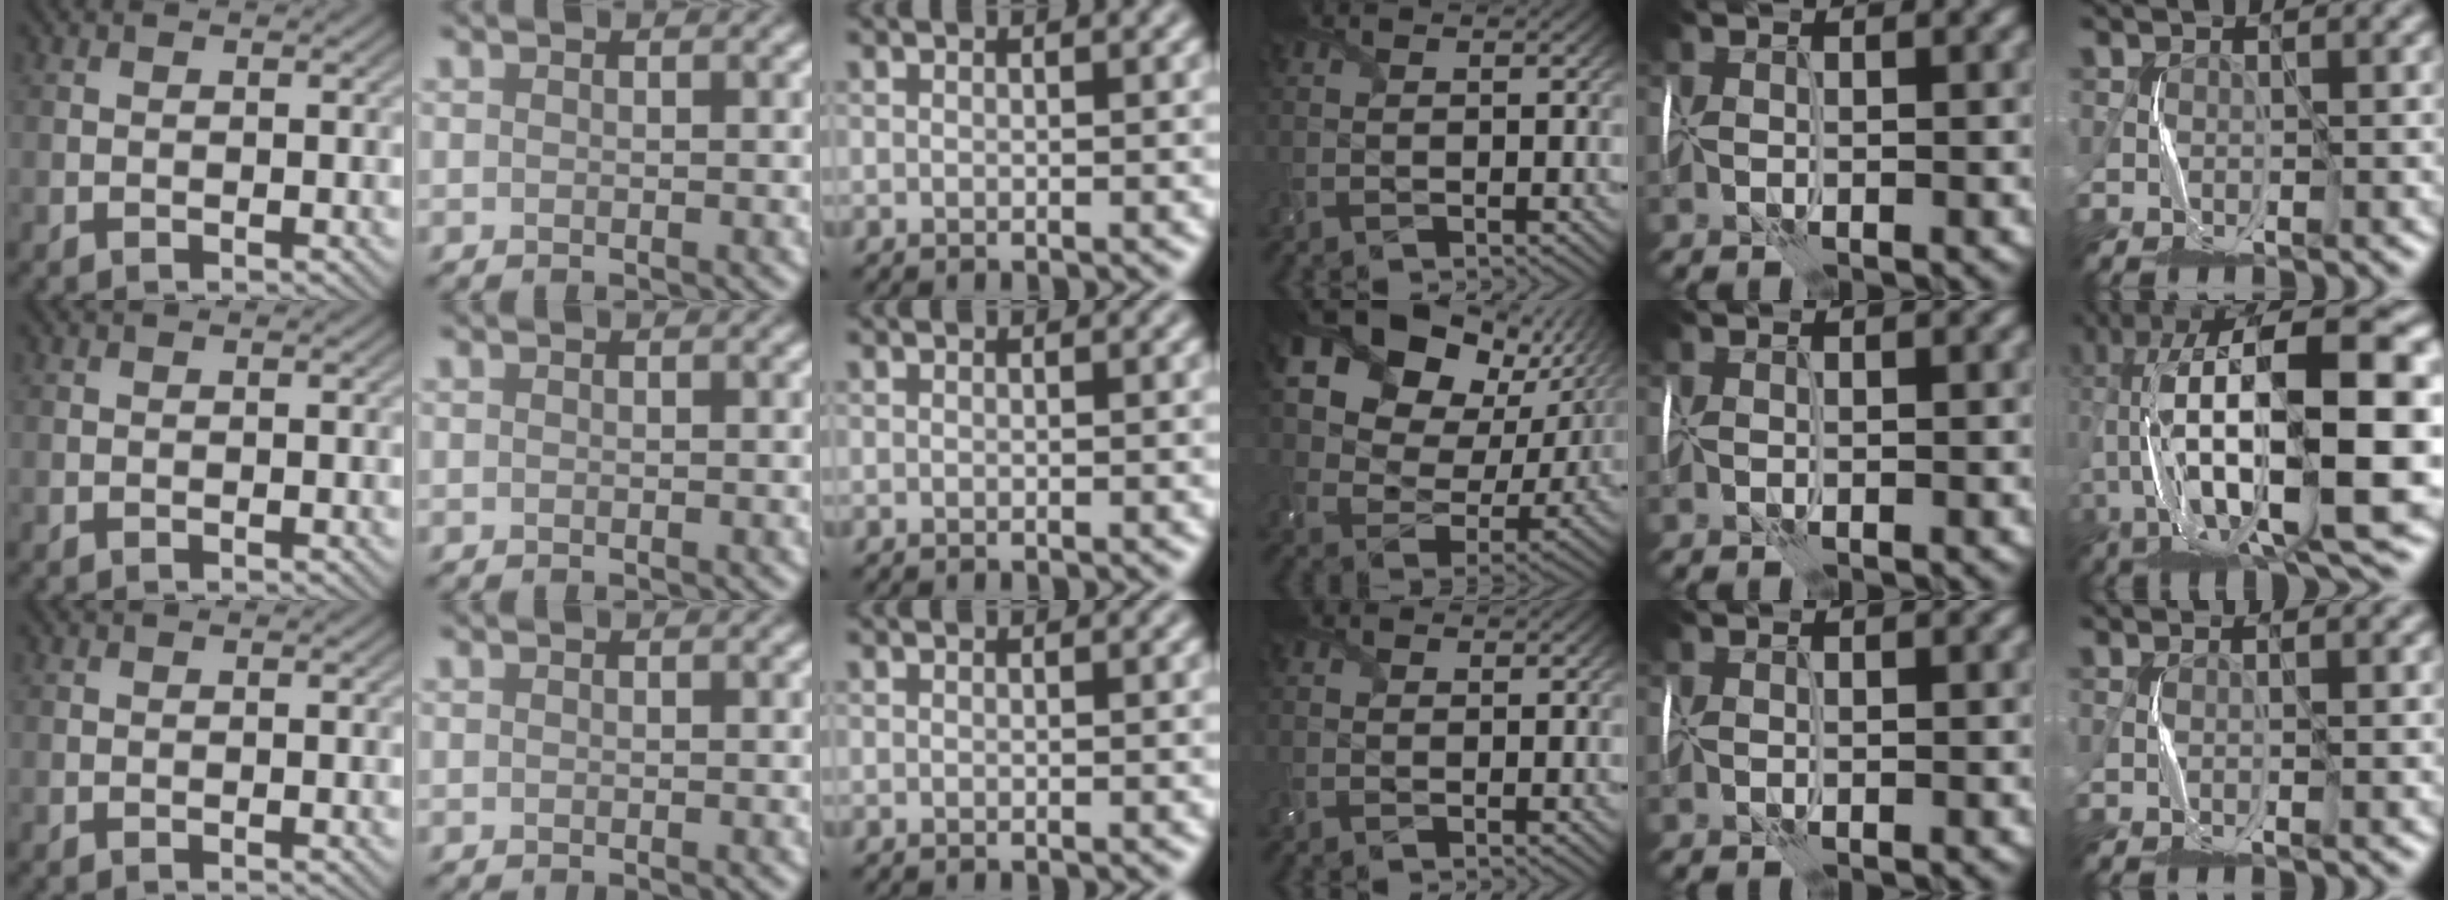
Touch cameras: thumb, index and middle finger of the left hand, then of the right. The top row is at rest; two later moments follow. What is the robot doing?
{"motion": "wrap", "object": "receipt paper"}